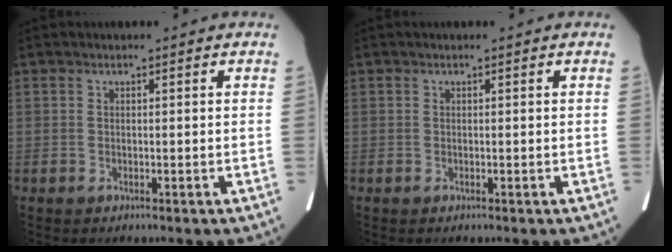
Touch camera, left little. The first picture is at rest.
{"total": 0.0}